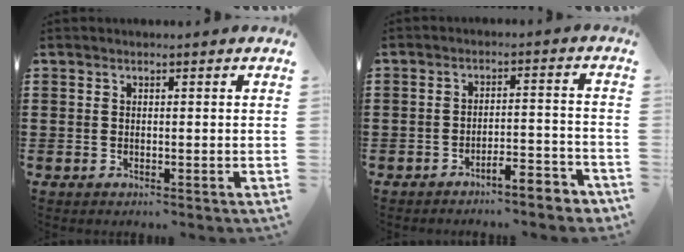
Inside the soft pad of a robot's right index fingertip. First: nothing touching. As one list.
[{"total": 4.3, "force": [-4.0, 0.2, 1.7], "torque": [-0.030, -0.003, -0.078]}]